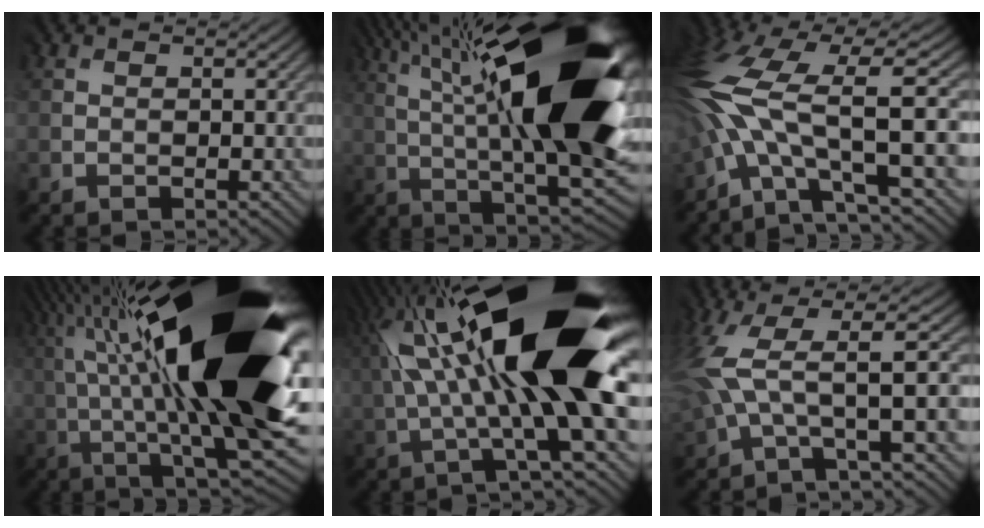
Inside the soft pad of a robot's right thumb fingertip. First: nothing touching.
{"total": 21.6, "force": [6.1, 6.2, 19.8], "torque": [-0.310, 0.041, 0.095]}
{"total": 15.2, "force": [-1.2, 4.9, 14.3], "torque": [-0.332, 0.006, -0.006]}
{"total": 22.9, "force": [4.8, 5.8, 21.6], "torque": [-0.382, 0.018, 0.079]}
{"total": 20.3, "force": [4.2, 4.4, 19.4], "torque": [-0.325, 0.023, 0.070]}
{"total": 7.6, "force": [0.6, 1.4, 7.4], "torque": [-0.161, 0.012, 0.000]}